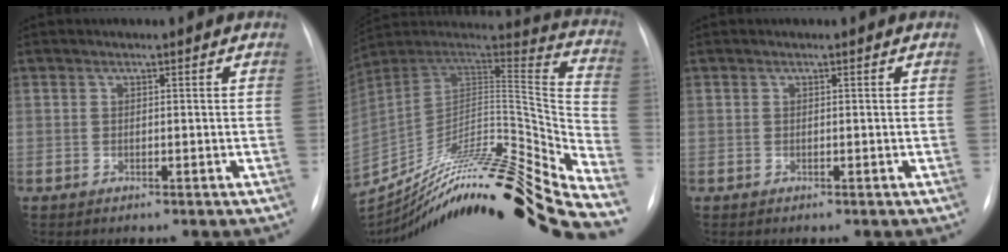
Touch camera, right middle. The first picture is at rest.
{"total": 32.7, "force": [-27.0, 0.1, 18.5], "torque": [-0.205, -0.020, -0.412]}
{"total": 0.0}